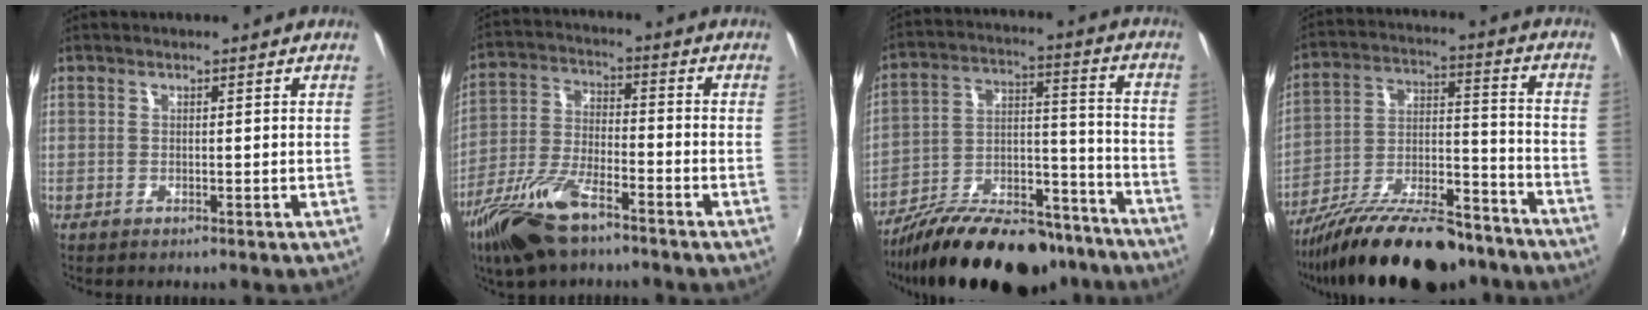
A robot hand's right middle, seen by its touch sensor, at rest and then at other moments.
{"total": 13.8, "force": [-9.4, 4.7, 8.9], "torque": [-0.194, -0.020, -0.182]}
{"total": 25.1, "force": [-19.7, 9.4, 12.5], "torque": [-0.212, 0.017, -0.284]}
{"total": 23.2, "force": [-18.1, 7.4, 12.6], "torque": [-0.218, -0.007, -0.274]}